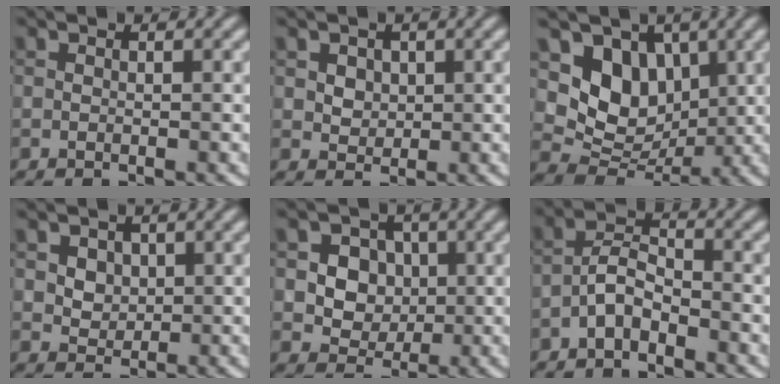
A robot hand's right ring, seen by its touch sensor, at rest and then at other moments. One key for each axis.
{"total": 2.6, "fx": 1.2, "fy": 2.0, "fz": 1.3, "tx": -0.033, "ty": 0.002, "tz": 0.032}
{"total": 6.9, "fx": 2.1, "fy": 5.4, "fz": 3.7, "tx": -0.058, "ty": -0.014, "tz": 0.029}
{"total": 3.0, "fx": 1.3, "fy": 2.3, "fz": 1.5, "tx": -0.036, "ty": 0.003, "tz": 0.034}
{"total": 5.9, "fx": 1.5, "fy": 5.1, "fz": 2.7, "tx": -0.043, "ty": 0.010, "tz": 0.026}
{"total": 2.8, "fx": -1.7, "fy": 1.1, "fz": 1.9, "tx": -0.035, "ty": 0.013, "tz": -0.041}